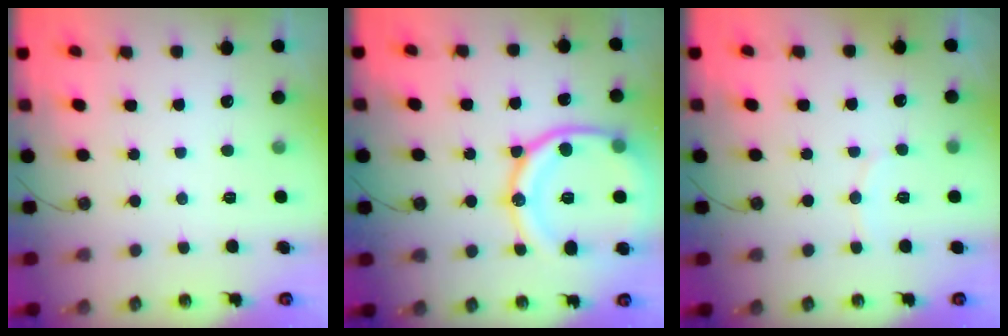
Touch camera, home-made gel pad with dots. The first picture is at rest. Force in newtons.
{"total": 22.0, "press": 21.9, "slide": 2.4}
{"total": 4.7, "press": 4.7, "slide": 0.5}